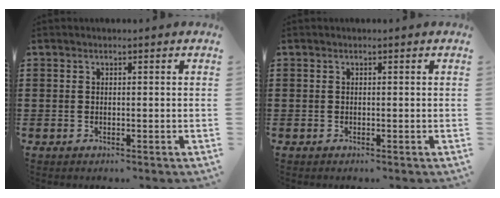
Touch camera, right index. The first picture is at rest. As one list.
[{"total": 0.0}]